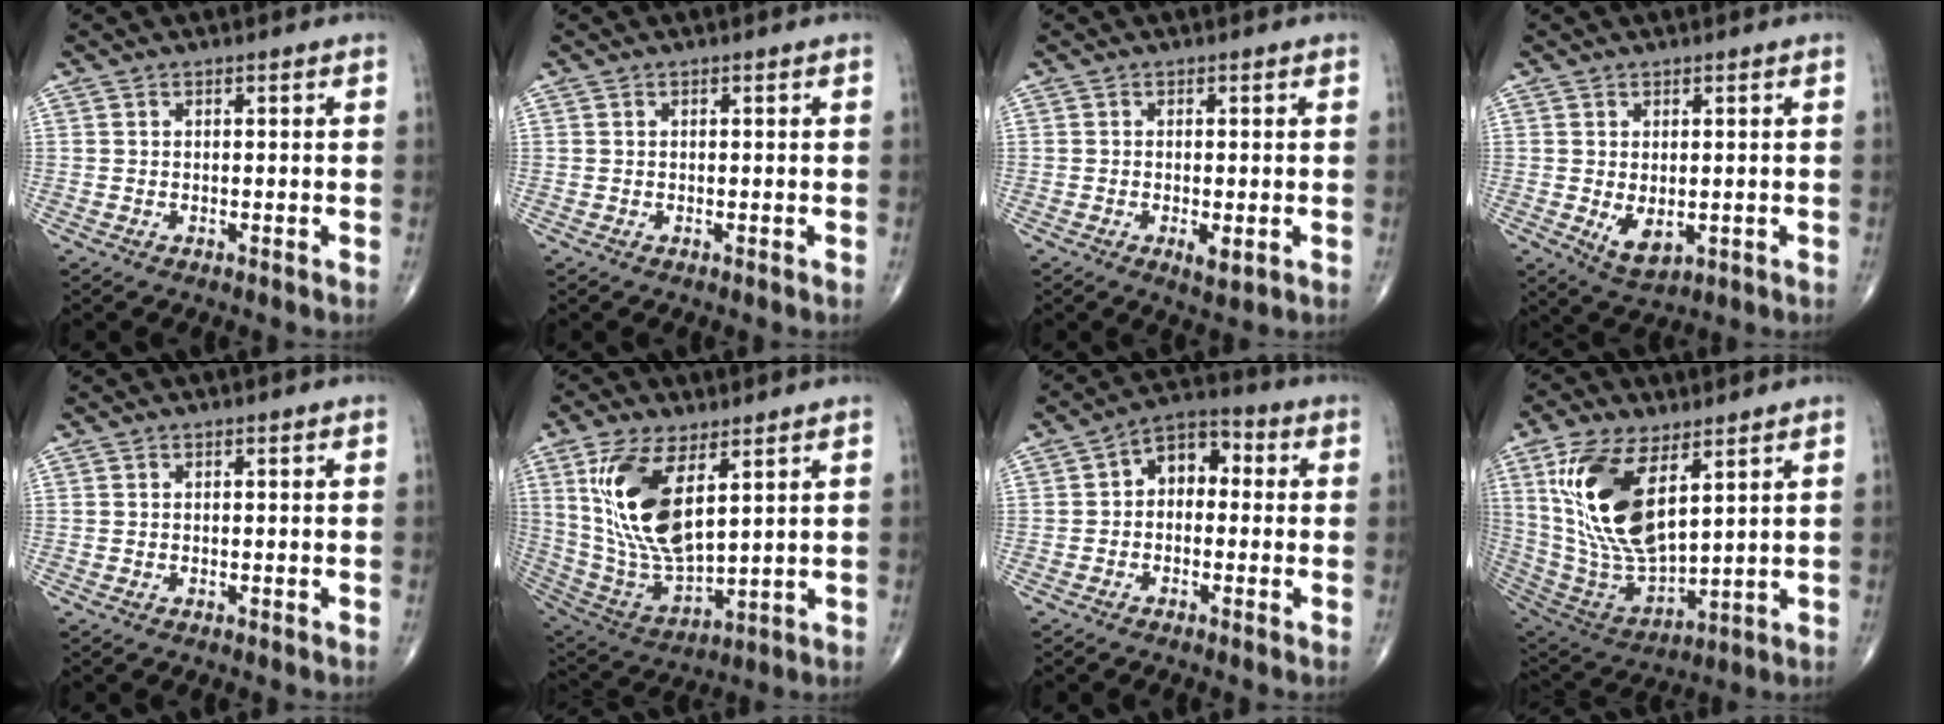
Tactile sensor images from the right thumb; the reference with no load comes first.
{"total": 0.0}
{"total": 2.9, "force": [-0.8, 1.0, 2.6], "torque": [-0.042, -0.009, -0.014]}
{"total": 4.8, "force": [-0.6, 2.8, 3.9], "torque": [-0.053, -0.009, 0.005]}
{"total": 0.0}
{"total": 17.8, "force": [6.2, 7.9, 14.7], "torque": [-0.286, -0.027, 0.133]}
{"total": 7.3, "force": [0.3, 5.1, 5.3], "torque": [-0.050, 0.029, -0.013]}
{"total": 19.7, "force": [7.2, 9.2, 15.8], "torque": [-0.306, -0.029, 0.151]}